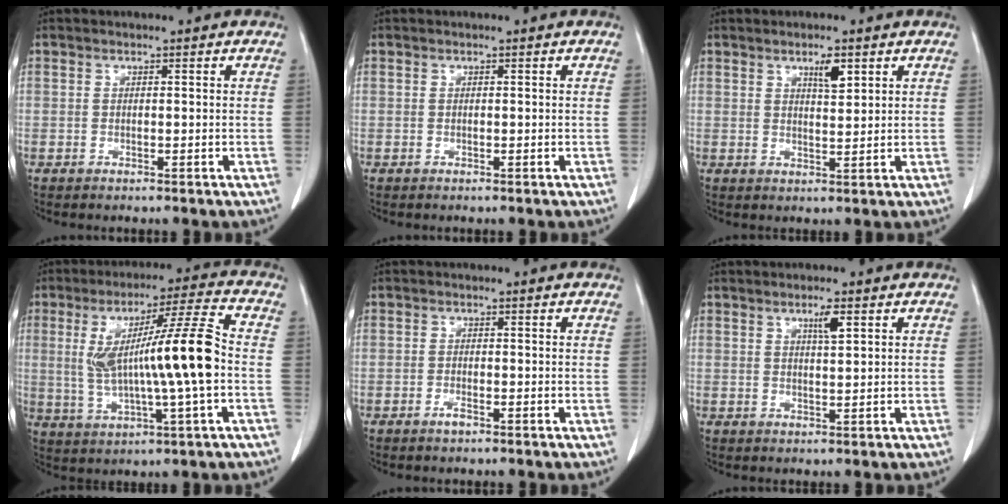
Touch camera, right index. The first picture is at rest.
{"total": 0.0}
{"total": 3.1, "force": [1.8, 0.7, 2.4], "torque": [-0.042, -0.002, 0.031]}
{"total": 14.7, "force": [0.0, 0.3, 14.7], "torque": [-0.266, 0.014, 0.000]}
{"total": 1.2, "force": [-0.9, 0.2, 0.8], "torque": [-0.015, 0.000, -0.015]}
{"total": 2.5, "force": [1.2, 0.2, 2.2], "torque": [-0.039, -0.002, 0.021]}